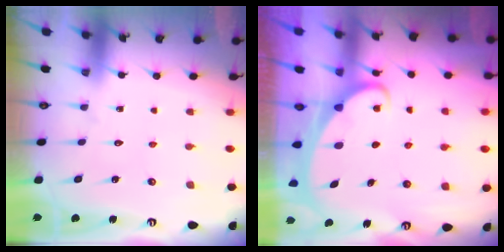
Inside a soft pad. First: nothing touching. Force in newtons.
{"total": 2.1, "press": 2.1, "slide": 0.3}